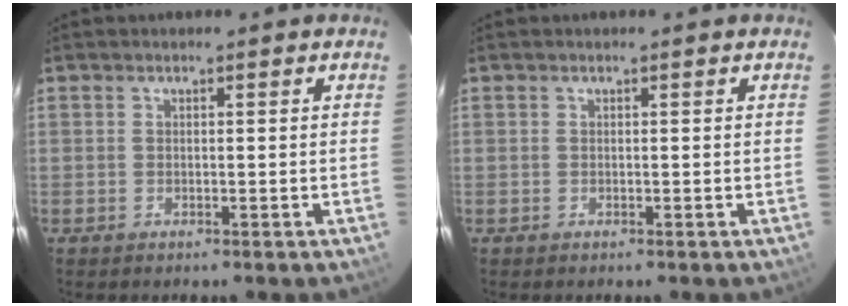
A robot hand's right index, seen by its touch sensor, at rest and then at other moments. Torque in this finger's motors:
{"motor_torque": [-0.01, 0.01, 0.00, 0.00]}